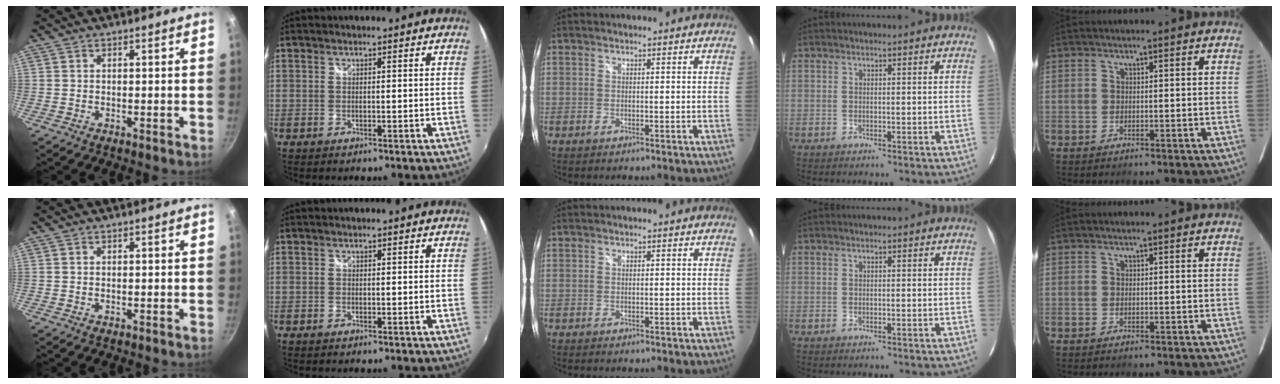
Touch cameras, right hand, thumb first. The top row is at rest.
{}